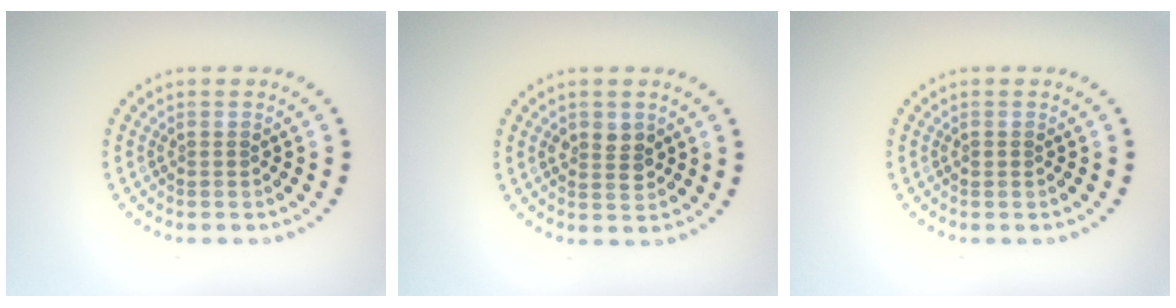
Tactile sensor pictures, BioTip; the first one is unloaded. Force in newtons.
{"total": 2.2, "press": 2.1, "slide": 0.2}
{"total": 0.6, "press": 0.6, "slide": 0.1}